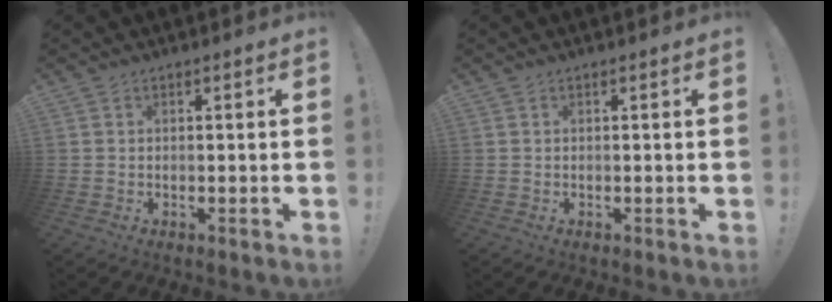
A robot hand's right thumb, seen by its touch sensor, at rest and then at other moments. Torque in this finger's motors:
{"motor_torque": [-0.04, 0.04, 0.00, 0.00, 0.00]}